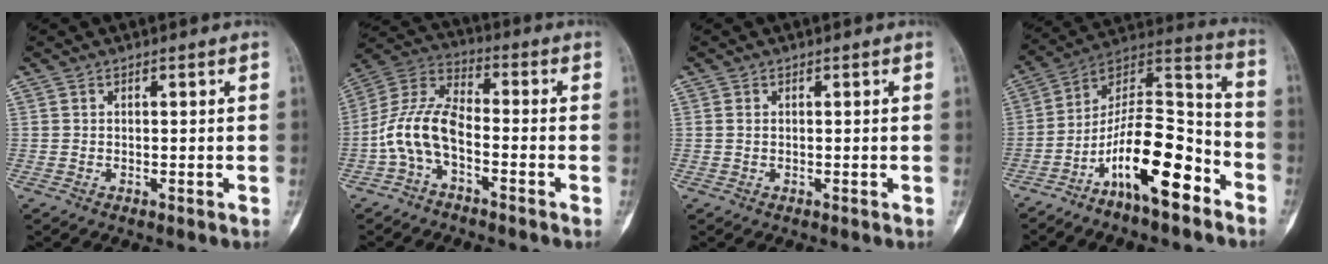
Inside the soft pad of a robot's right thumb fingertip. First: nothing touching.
{"total": 10.5, "force": [-3.4, 5.2, 8.5], "torque": [-0.178, 0.049, -0.079]}
{"total": 0.7, "force": [0.2, 0.5, 0.5], "torque": [-0.013, 0.001, 0.005]}
{"total": 17.7, "force": [-9.5, 6.2, 13.6], "torque": [-0.224, 0.096, -0.164]}